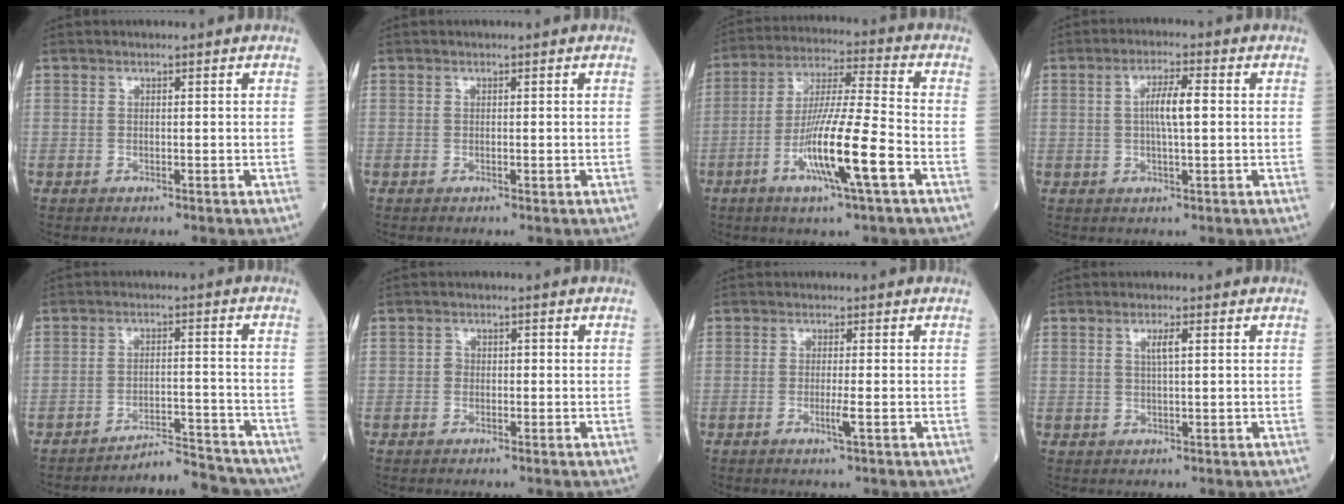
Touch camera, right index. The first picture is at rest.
{"total": 0.0}
{"total": 13.4, "force": [-5.0, 0.2, 12.5], "torque": [-0.233, -0.010, -0.093]}
{"total": 4.9, "force": [0.4, 0.7, 4.8], "torque": [-0.089, 0.007, 0.005]}
{"total": 8.3, "force": [-8.3, 0.8, 0.2], "torque": [0.008, 0.028, -0.116]}
{"total": 1.2, "force": [-0.3, 1.0, 0.5], "torque": [-0.003, 0.005, -0.008]}
{"total": 2.1, "force": [-0.8, -0.3, 1.9], "torque": [-0.040, -0.005, -0.014]}
{"total": 2.1, "force": [0.7, 0.2, 2.0], "torque": [-0.038, -0.001, 0.013]}